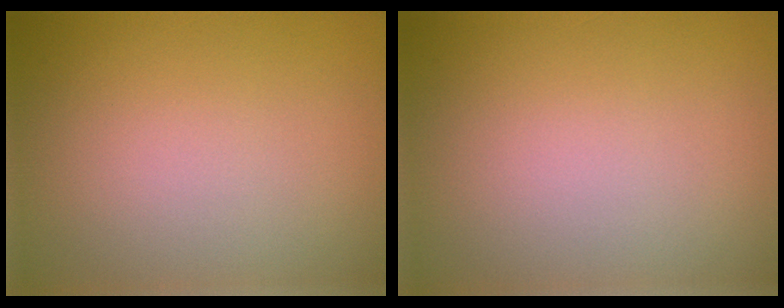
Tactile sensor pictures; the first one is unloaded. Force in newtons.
{"total": 0.0}